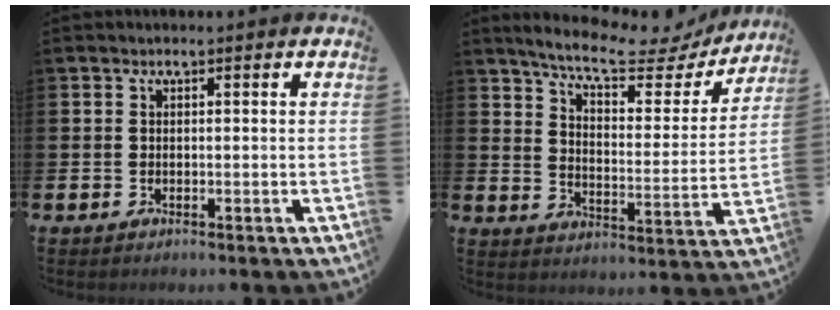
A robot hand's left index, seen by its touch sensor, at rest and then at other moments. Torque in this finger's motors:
{"motor_torque": [1.04, -1.10, 0.33, 0.13]}